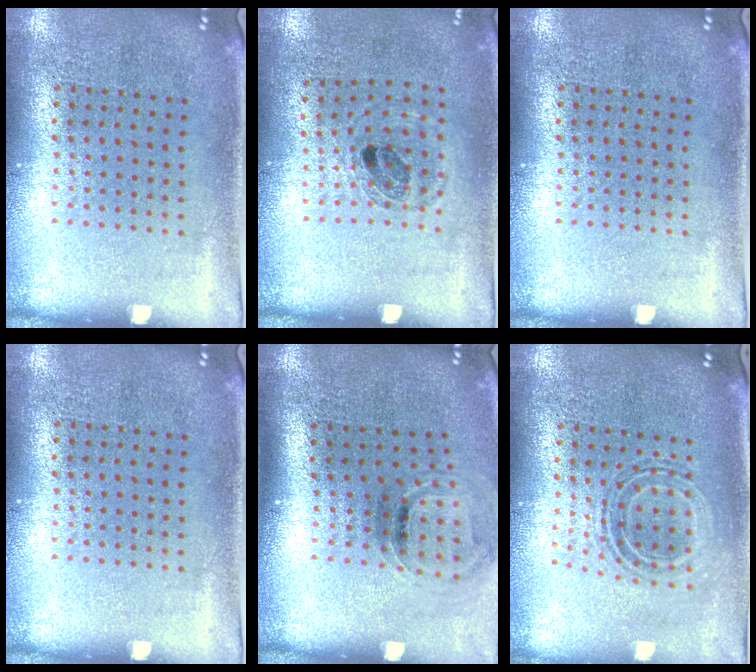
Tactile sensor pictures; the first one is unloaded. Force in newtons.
{"total": 0.9, "press": 0.9, "slide": 0.2}
{"total": 0.0}
{"total": 0.0}
{"total": 1.0, "press": 0.8, "slide": 0.5}
{"total": 0.8, "press": 0.8, "slide": 0.3}